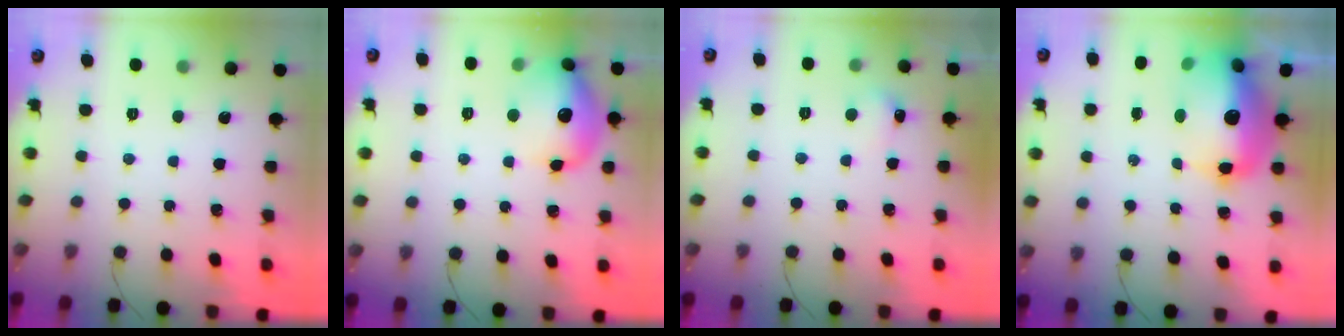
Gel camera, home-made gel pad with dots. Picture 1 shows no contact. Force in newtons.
{"total": 15.7, "press": 15.6, "slide": 1.1}
{"total": 5.0, "press": 4.7, "slide": 1.5}
{"total": 19.2, "press": 17.0, "slide": 9.0}